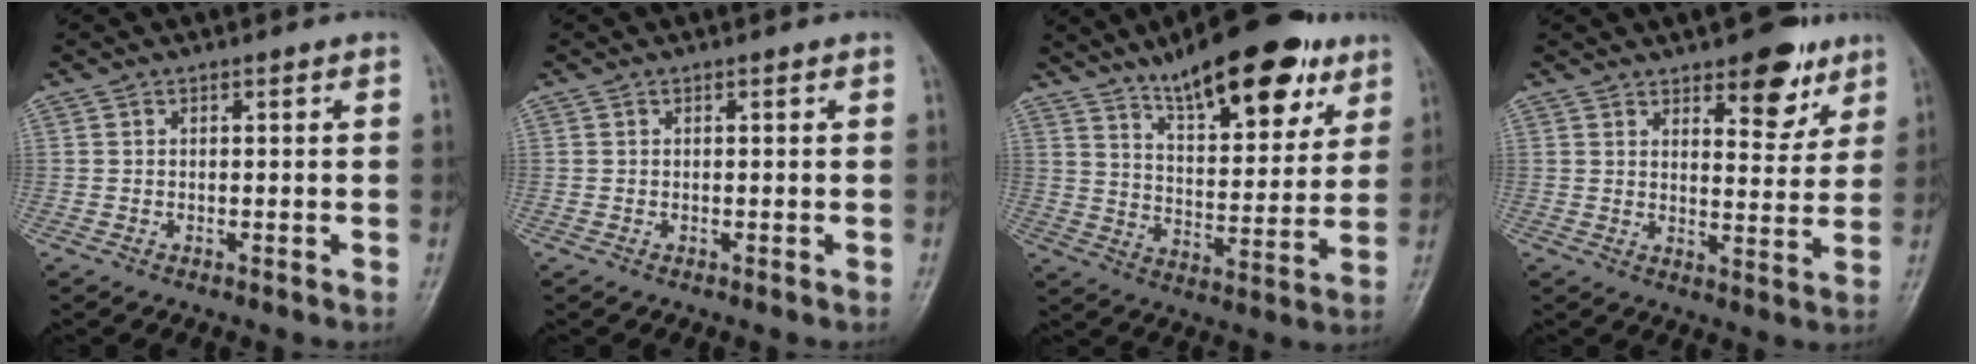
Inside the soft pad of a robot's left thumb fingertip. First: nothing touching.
{"total": 0.0}
{"total": 19.8, "force": [12.8, 7.0, 13.4], "torque": [-0.162, -0.052, 0.202]}
{"total": 9.9, "force": [6.3, 4.3, 6.3], "torque": [-0.051, -0.037, 0.088]}